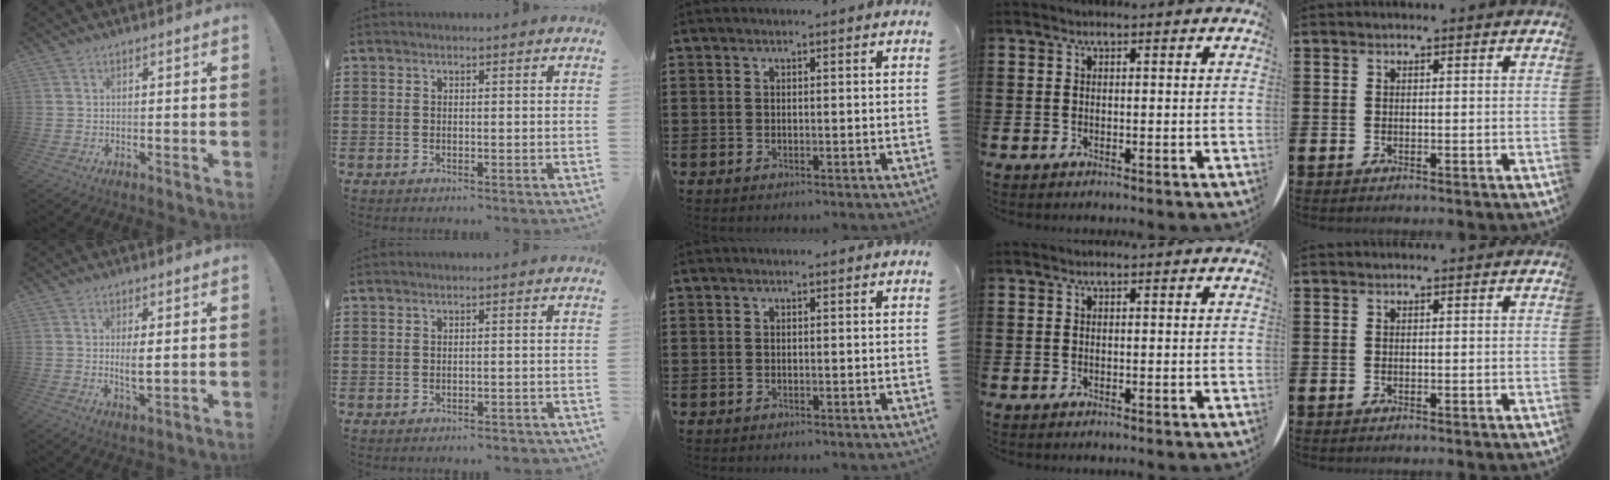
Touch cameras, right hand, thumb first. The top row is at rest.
{"thumb": {"total": 4.1, "force": [1.0, 1.3, 3.8], "torque": [-0.059, -0.013, 0.012]}, "index": {"total": 1.2, "force": [-1.2, 0.1, 0.3], "torque": [-0.011, -0.003, -0.025]}}